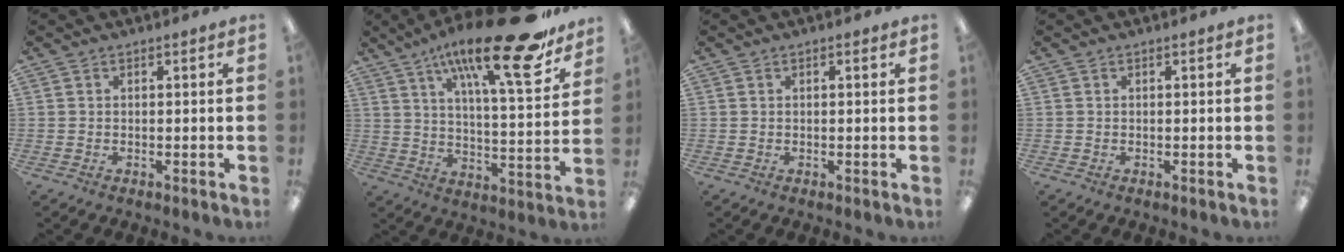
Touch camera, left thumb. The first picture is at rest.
{"total": 23.7, "force": [16.0, 5.2, 16.6], "torque": [-0.264, -0.099, 0.253]}
{"total": 0.8, "force": [0.3, 0.2, 0.8], "torque": [-0.015, 0.002, 0.004]}
{"total": 0.0}